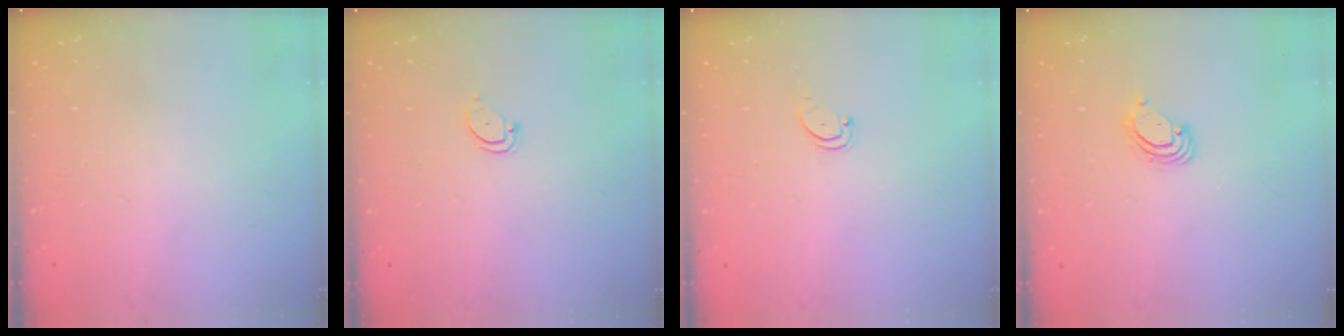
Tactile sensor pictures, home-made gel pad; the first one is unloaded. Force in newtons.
{"total": 2.3, "press": 2.3, "slide": 0.2}
{"total": 1.6, "press": 1.6, "slide": 0.4}
{"total": 3.4, "press": 3.4, "slide": 0.2}